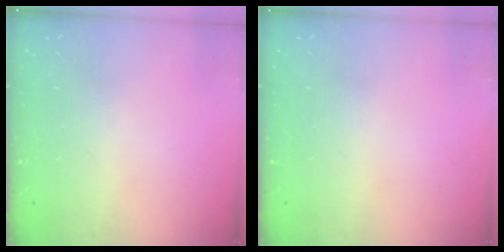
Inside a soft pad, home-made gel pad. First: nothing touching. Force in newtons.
{"total": 0.0}